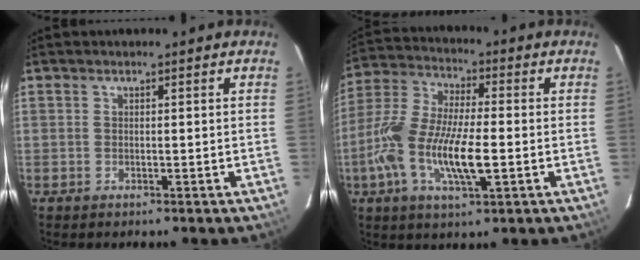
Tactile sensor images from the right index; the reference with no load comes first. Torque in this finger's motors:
{"motor_torque": [0.87, -0.51, 1.05, 0.21]}